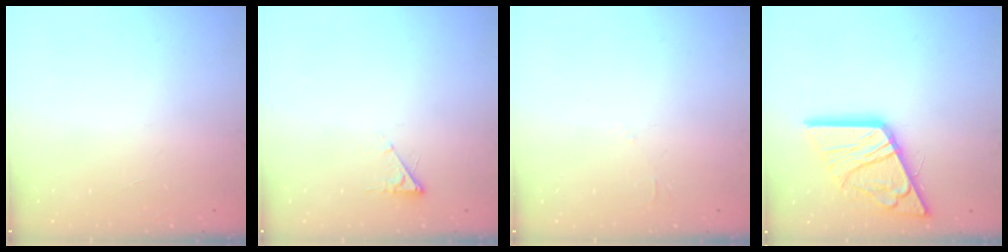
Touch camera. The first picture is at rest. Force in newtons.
{"total": 2.6, "press": 2.6, "slide": 0.4}
{"total": 2.3, "press": 2.3, "slide": 0.4}
{"total": 19.5, "press": 19.5, "slide": 1.9}